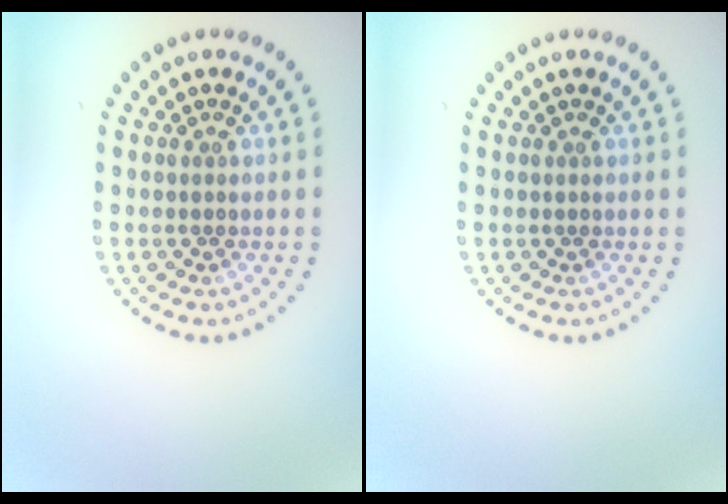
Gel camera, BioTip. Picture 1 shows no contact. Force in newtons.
{"total": 0.0}